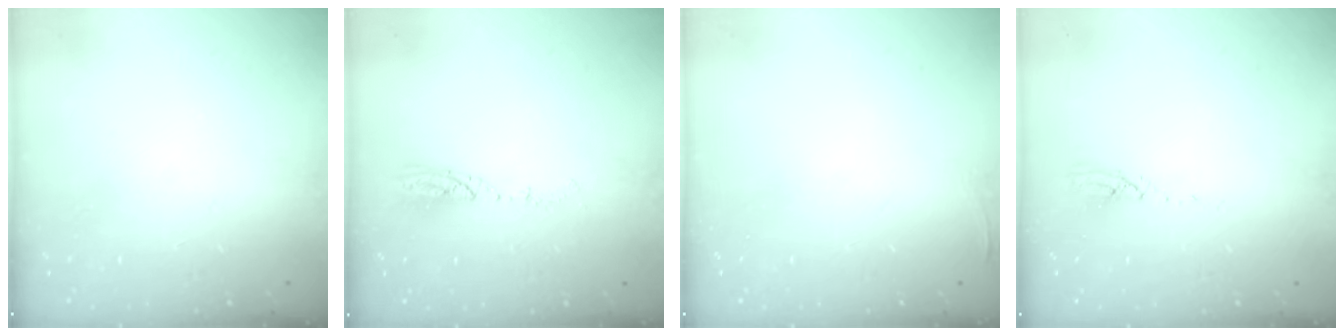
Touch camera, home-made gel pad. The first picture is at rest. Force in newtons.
{"total": 4.8, "press": 4.7, "slide": 1.0}
{"total": 3.3, "press": 2.7, "slide": 1.8}
{"total": 3.1, "press": 3.1, "slide": 0.1}